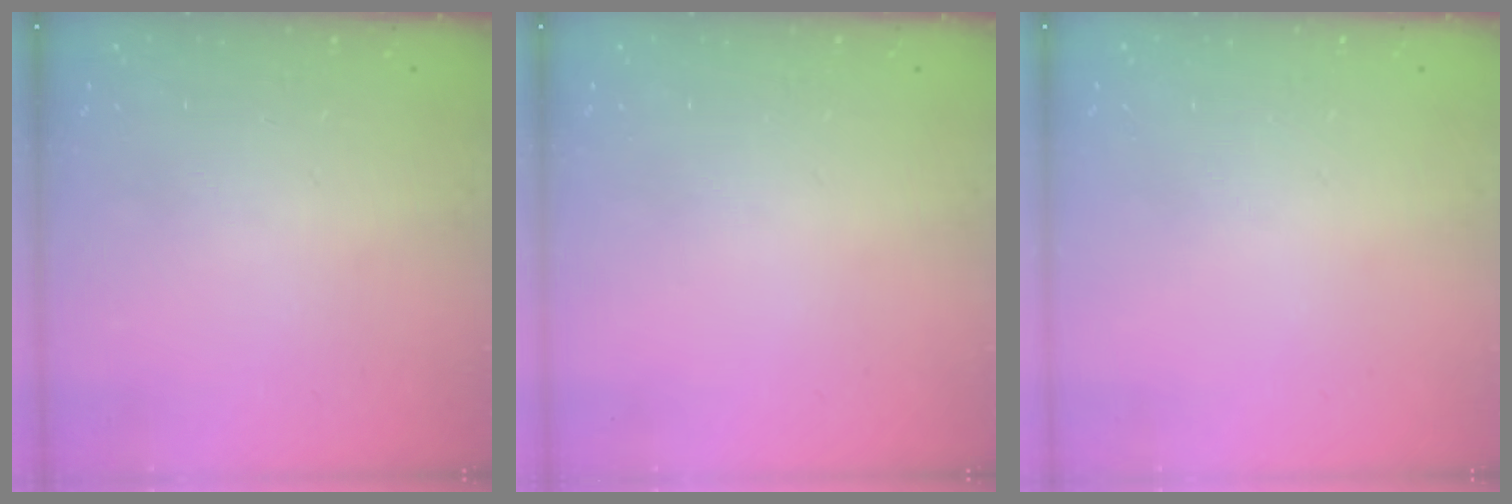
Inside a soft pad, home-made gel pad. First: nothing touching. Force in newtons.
{"total": 0.0}
{"total": 0.0}